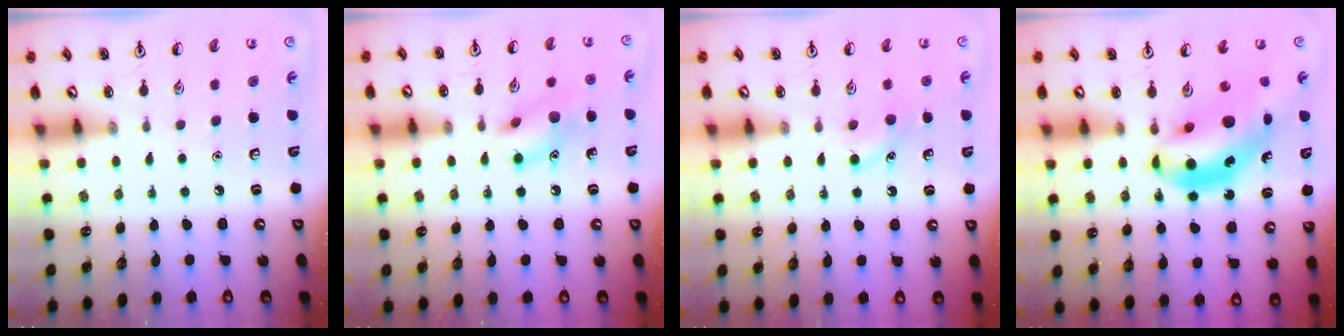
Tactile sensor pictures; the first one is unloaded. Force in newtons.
{"total": 10.8, "press": 10.8, "slide": 0.6}
{"total": 5.5, "press": 5.3, "slide": 1.6}
{"total": 11.4, "press": 10.9, "slide": 3.3}